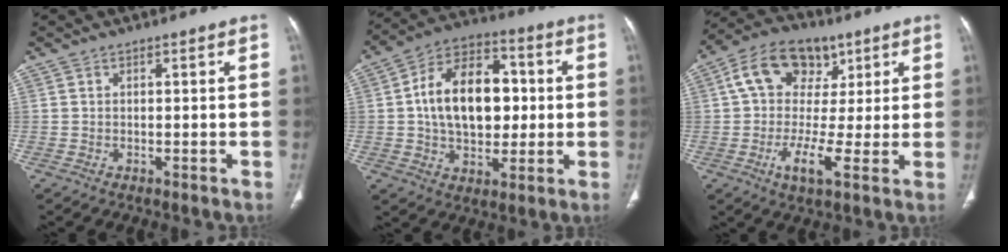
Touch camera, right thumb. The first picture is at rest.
{"total": 17.9, "force": [1.2, 11.6, 13.5], "torque": [-0.189, 0.023, 0.018]}
{"total": 14.2, "force": [2.9, 9.4, 10.2], "torque": [-0.153, 0.011, 0.037]}